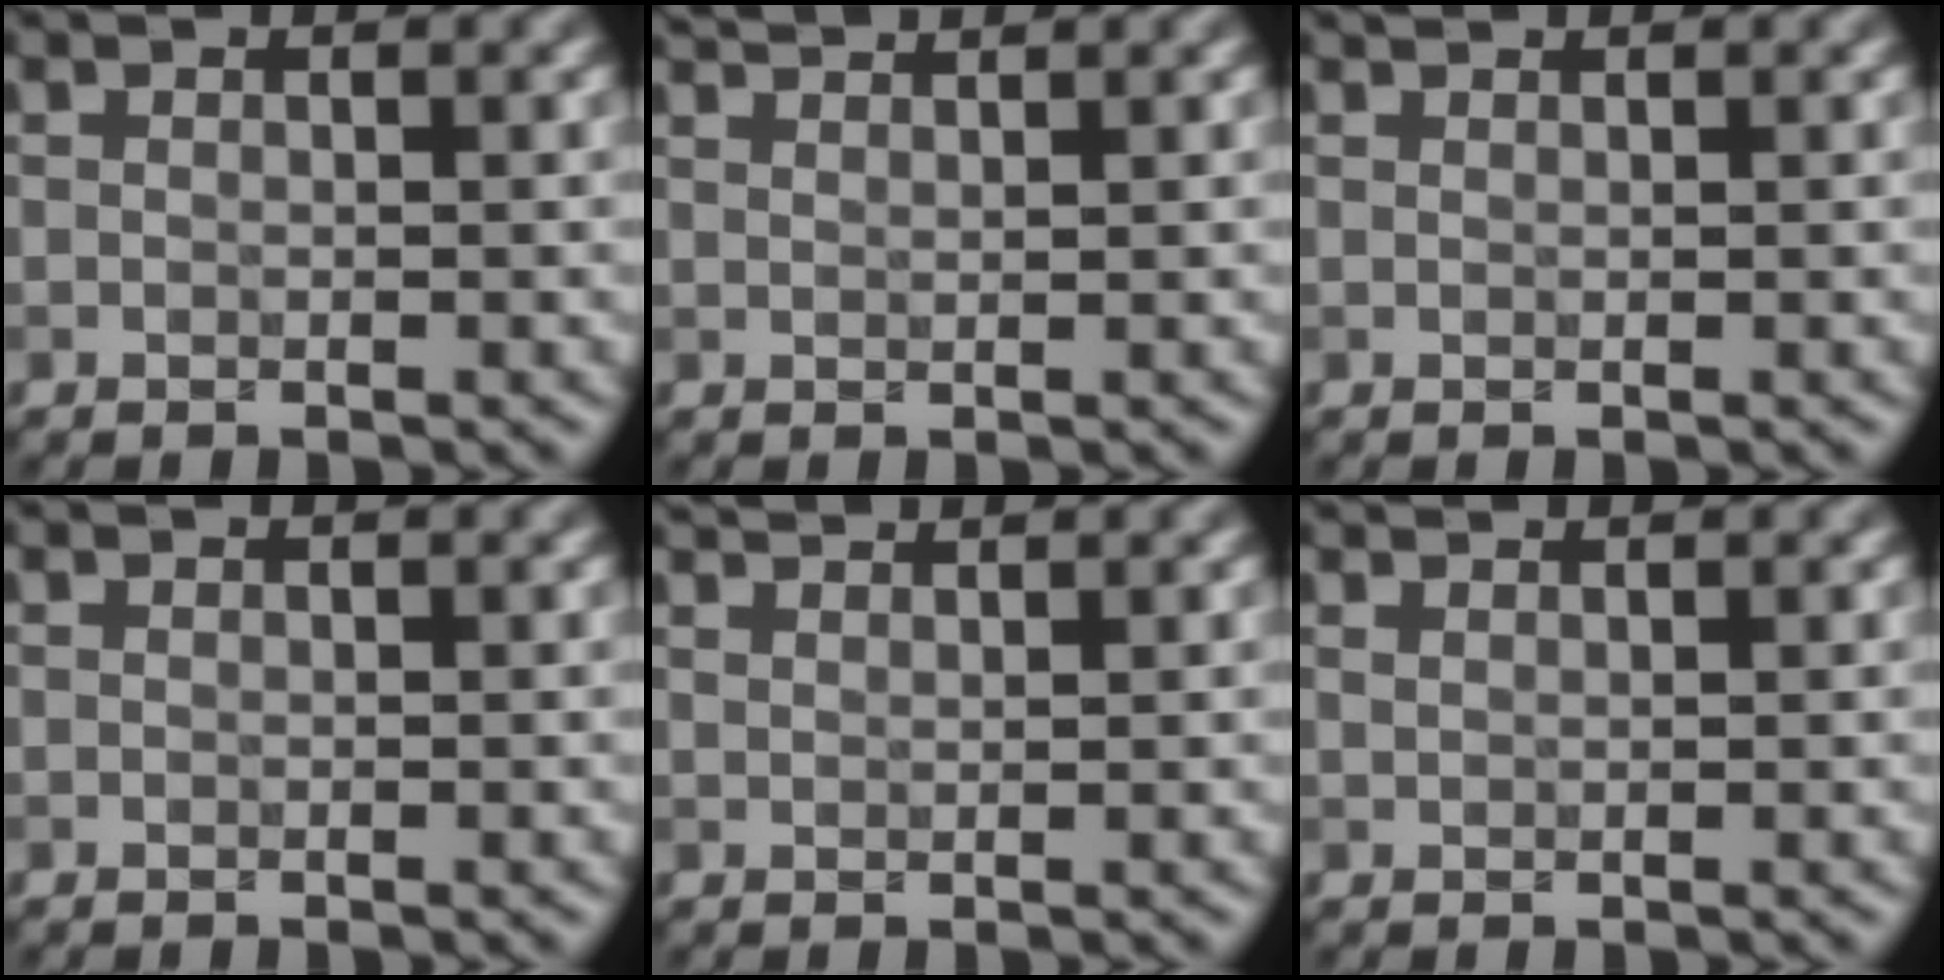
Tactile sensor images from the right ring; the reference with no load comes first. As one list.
[{"total": 1.8, "force": [1.7, 0.3, 0.7], "torque": [-0.005, 0.004, 0.021]}, {"total": 0.6, "force": [0.6, 0.0, 0.1], "torque": [-0.004, -0.001, 0.007]}, {"total": 0.0}, {"total": 1.8, "force": [1.7, 0.2, 0.5], "torque": [-0.009, 0.004, 0.025]}, {"total": 1.2, "force": [1.2, 0.2, 0.3], "torque": [-0.009, -0.001, 0.017]}]